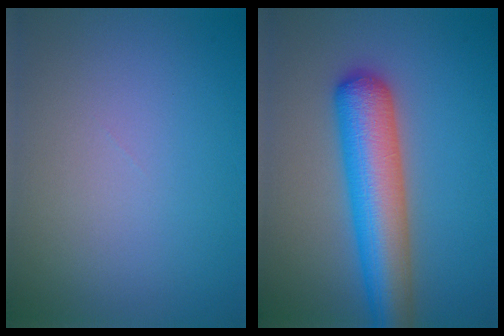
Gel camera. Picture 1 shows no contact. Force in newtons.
{"total": 7.9, "press": 7.8, "slide": 0.4}